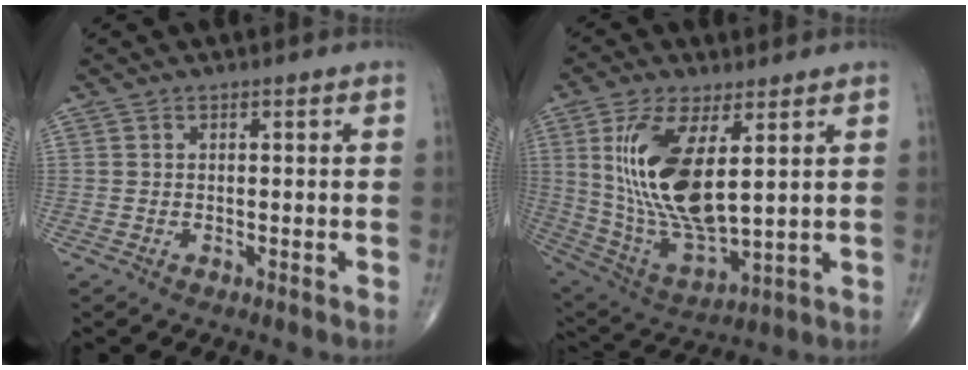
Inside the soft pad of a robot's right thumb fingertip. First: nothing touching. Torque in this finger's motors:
{"motor_torque": [0.36, 3.20, 1.79, 0.66, 0.46]}